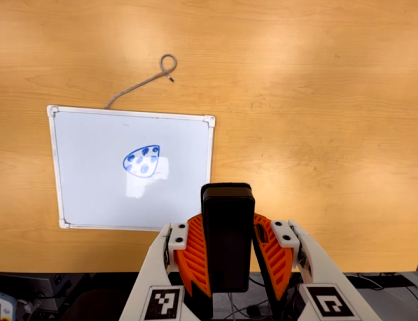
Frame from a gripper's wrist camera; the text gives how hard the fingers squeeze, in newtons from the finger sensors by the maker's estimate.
{"total": 8.8, "left": 7.1, "right": 10.5}